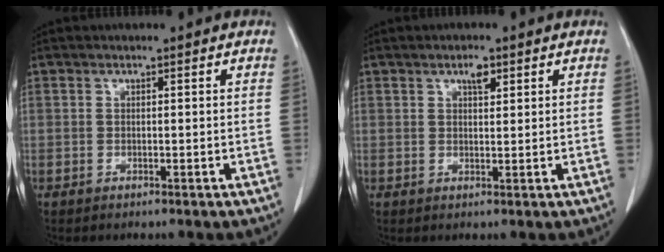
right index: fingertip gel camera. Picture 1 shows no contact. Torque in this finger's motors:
{"motor_torque": [0.01, 0.00, 0.00, 0.03]}